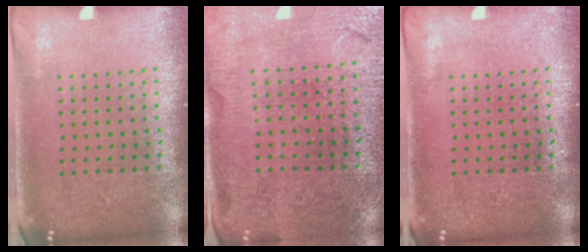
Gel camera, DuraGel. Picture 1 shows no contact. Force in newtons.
{"total": 1.0, "press": 0.9, "slide": 0.3}
{"total": 0.6, "press": 0.6, "slide": 0.2}